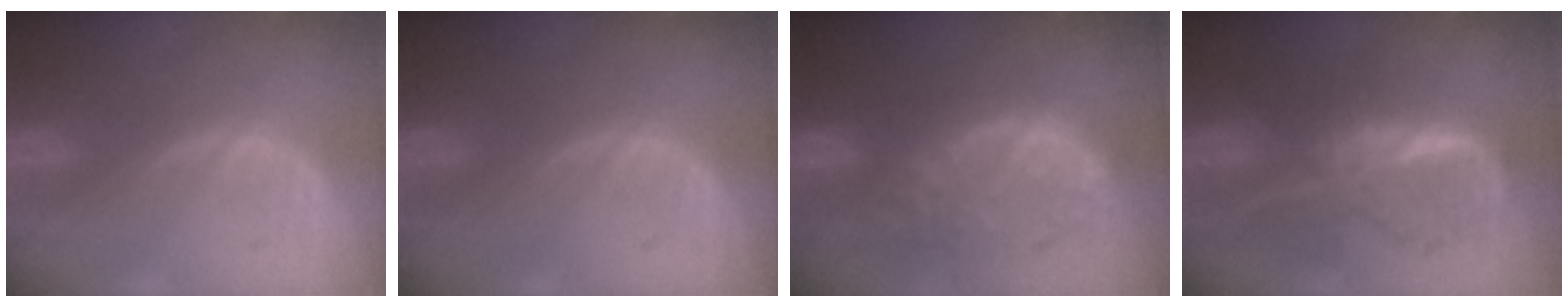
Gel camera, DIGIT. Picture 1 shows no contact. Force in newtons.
{"total": 0.0}
{"total": 11.0, "press": 9.6, "slide": 5.4}
{"total": 9.5, "press": 9.5, "slide": 0.6}